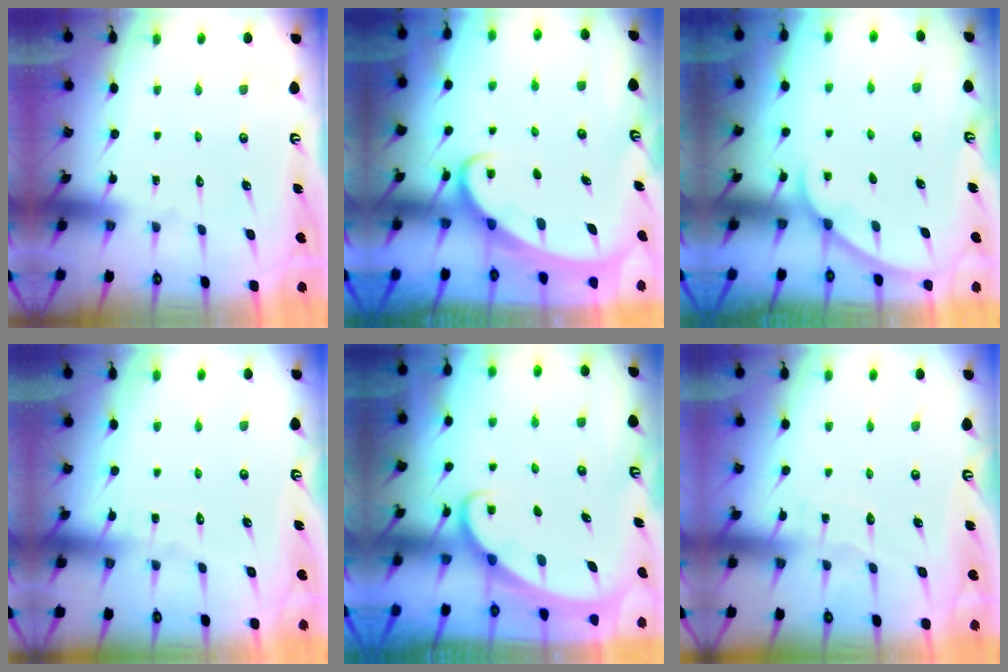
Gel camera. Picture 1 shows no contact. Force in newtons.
{"total": 2.6, "press": 2.6, "slide": 0.4}
{"total": 1.4, "press": 1.3, "slide": 0.1}
{"total": 2.1, "press": 2.1, "slide": 0.1}
{"total": 1.7, "press": 1.7, "slide": 0.2}
{"total": 3.4, "press": 3.4, "slide": 0.4}